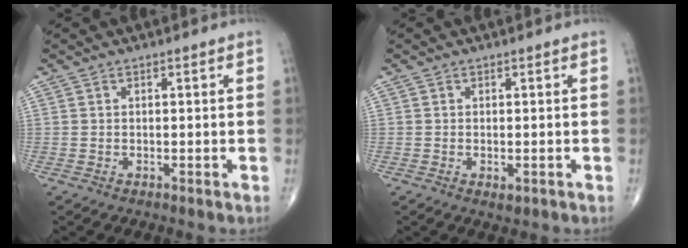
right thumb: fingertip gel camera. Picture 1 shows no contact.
{"total": 1.4, "force": [-0.5, 0.6, 1.2], "torque": [-0.016, -0.003, -0.004]}